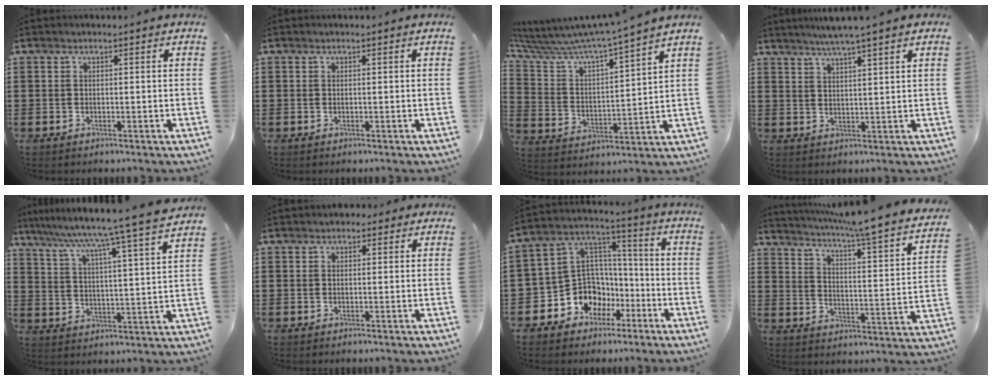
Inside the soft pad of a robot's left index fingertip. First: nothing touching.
{"total": 0.0}
{"total": 6.3, "force": [6.1, 0.1, 1.8], "torque": [-0.069, -0.052, 0.098]}
{"total": 3.7, "force": [3.1, -0.6, 1.9], "torque": [-0.044, -0.010, 0.053]}
{"total": 7.2, "force": [6.3, -1.6, 3.1], "torque": [-0.088, -0.052, 0.094]}
{"total": 0.9, "force": [0.0, 0.8, 0.4], "torque": [-0.011, 0.006, -0.001]}
{"total": 9.8, "force": [-4.6, 8.5, 1.3], "torque": [-0.066, -0.002, -0.080]}
{"total": 5.9, "force": [5.1, -0.9, 3.0], "torque": [-0.072, -0.052, 0.076]}